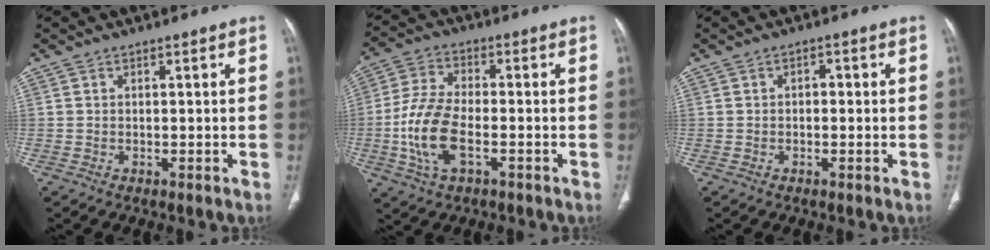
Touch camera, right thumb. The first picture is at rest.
{"total": 11.8, "force": [-3.2, 5.8, 9.7], "torque": [-0.211, 0.013, -0.062]}
{"total": 1.3, "force": [0.0, 0.9, 1.0], "torque": [-0.007, 0.007, -0.006]}